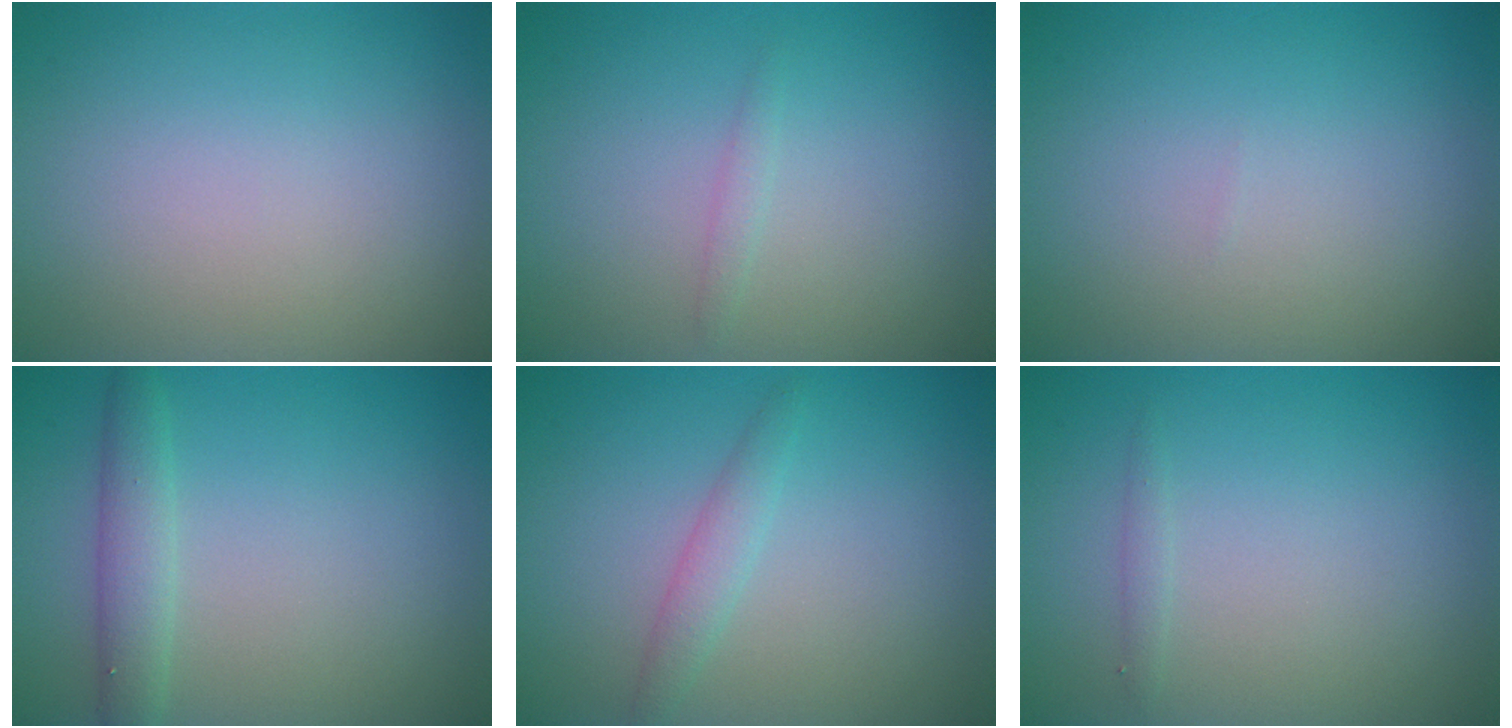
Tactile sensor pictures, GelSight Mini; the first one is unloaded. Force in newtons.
{"total": 0.8, "press": 0.8, "slide": 0.0}
{"total": 0.0}
{"total": 2.4, "press": 2.4, "slide": 0.1}
{"total": 1.6, "press": 1.6, "slide": 0.1}
{"total": 0.6, "press": 0.6, "slide": 0.0}